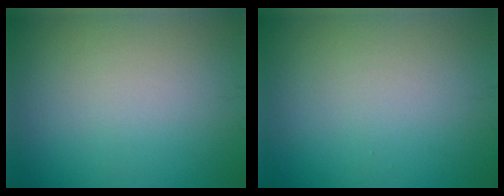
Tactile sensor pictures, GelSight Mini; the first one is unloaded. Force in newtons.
{"total": 0.0}